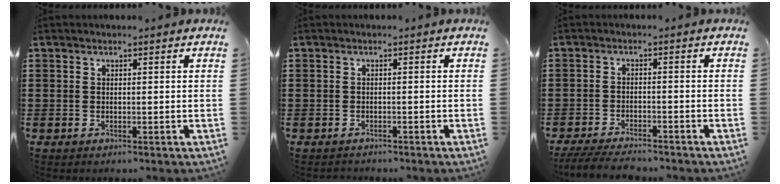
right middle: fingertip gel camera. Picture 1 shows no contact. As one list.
[{"total": 0.9, "force": [-0.9, 0.2, -0.1], "torque": [-0.001, 0.001, -0.019]}, {"total": 4.0, "force": [-3.8, 0.4, 1.2], "torque": [-0.025, -0.005, -0.076]}]